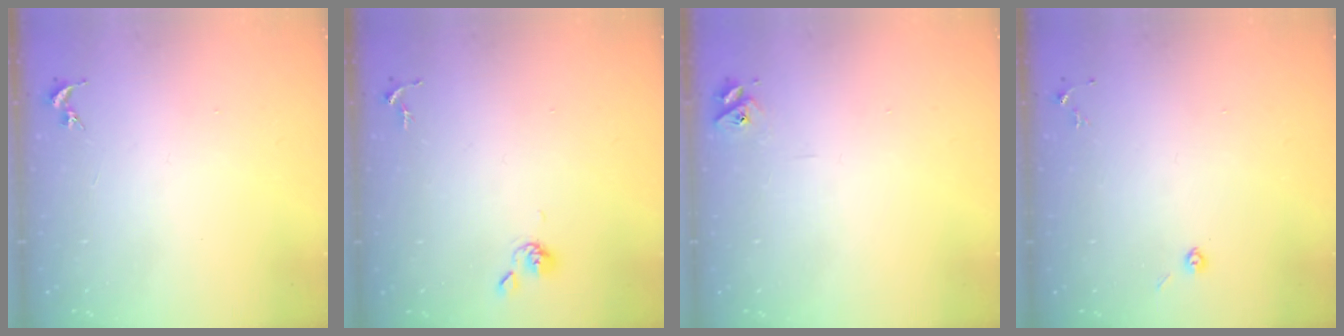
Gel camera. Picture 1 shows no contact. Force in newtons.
{"total": 4.0, "press": 3.9, "slide": 0.9}
{"total": 3.2, "press": 3.2, "slide": 0.4}
{"total": 3.1, "press": 3.0, "slide": 1.0}